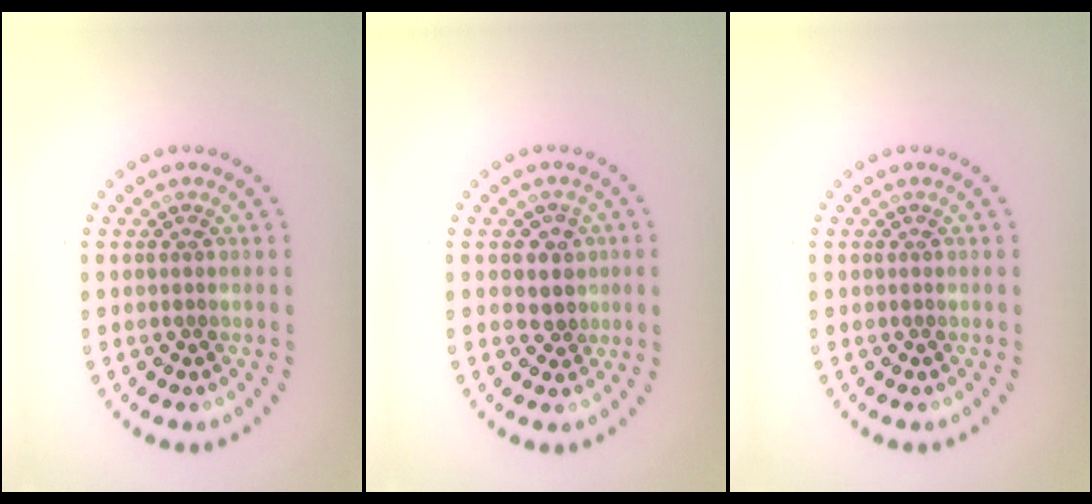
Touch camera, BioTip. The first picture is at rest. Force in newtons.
{"total": 1.7, "press": 1.5, "slide": 0.8}
{"total": 0.0}